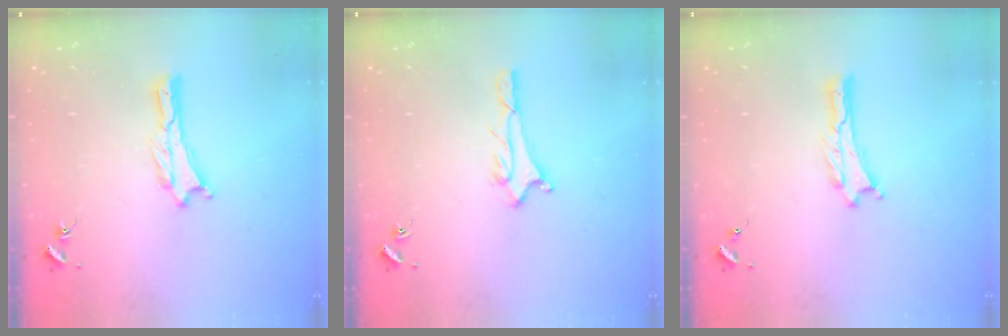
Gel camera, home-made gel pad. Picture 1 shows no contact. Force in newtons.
{"total": 1.6, "press": 1.6, "slide": 0.1}
{"total": 0.0}